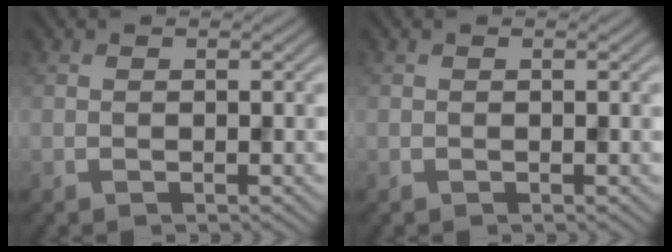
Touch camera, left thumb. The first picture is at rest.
{"total": 0.0}